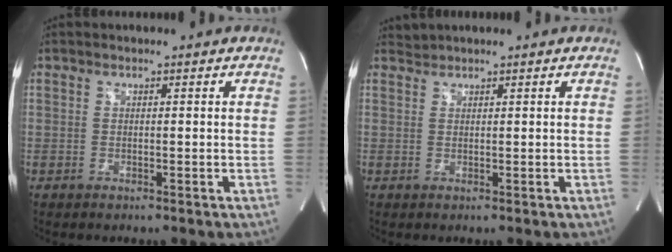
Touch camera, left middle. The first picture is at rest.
{"total": 1.0, "force": [0.9, -0.2, -0.5], "torque": [0.001, 0.007, 0.021]}